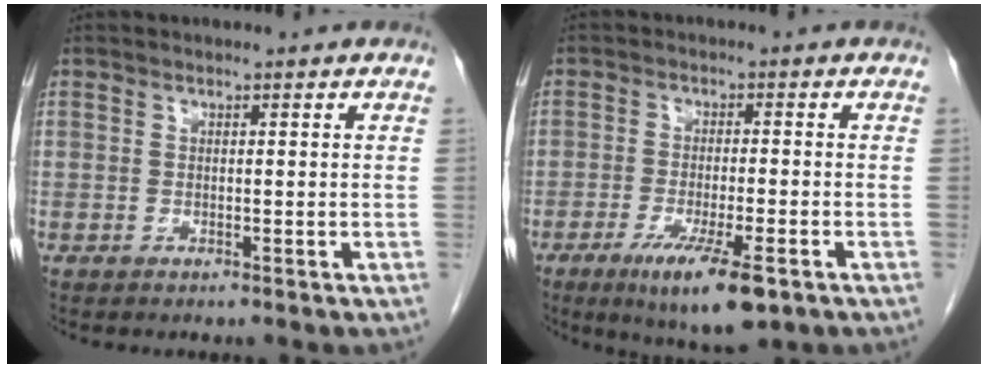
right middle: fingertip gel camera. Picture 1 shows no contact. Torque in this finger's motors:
{"motor_torque": [1.73, -0.41, 0.71, 0.20]}